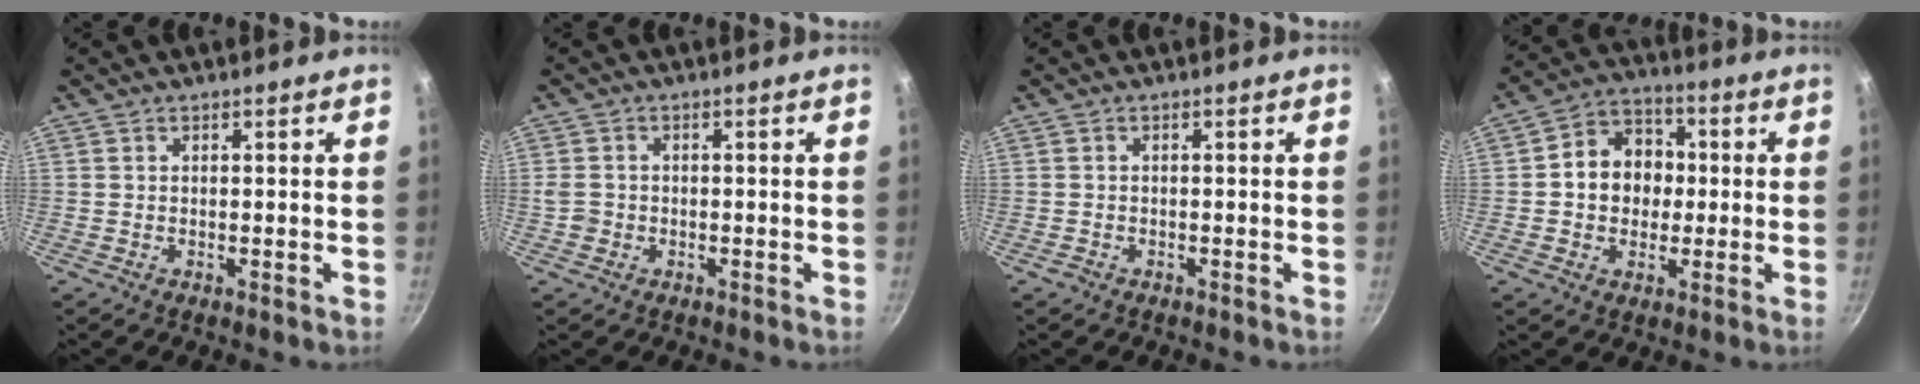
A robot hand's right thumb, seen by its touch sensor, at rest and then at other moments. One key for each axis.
{"total": 2.6, "fx": -0.6, "fy": 2.3, "fz": 1.0, "tx": -0.013, "ty": 0.007, "tz": -0.012}
{"total": 0.9, "fx": -0.7, "fy": 0.5, "fz": 0.1, "tx": -0.005, "ty": 0.003, "tz": -0.012}
{"total": 11.2, "fx": 0.4, "fy": 9.3, "fz": 6.2, "tx": -0.058, "ty": 0.020, "tz": -0.011}